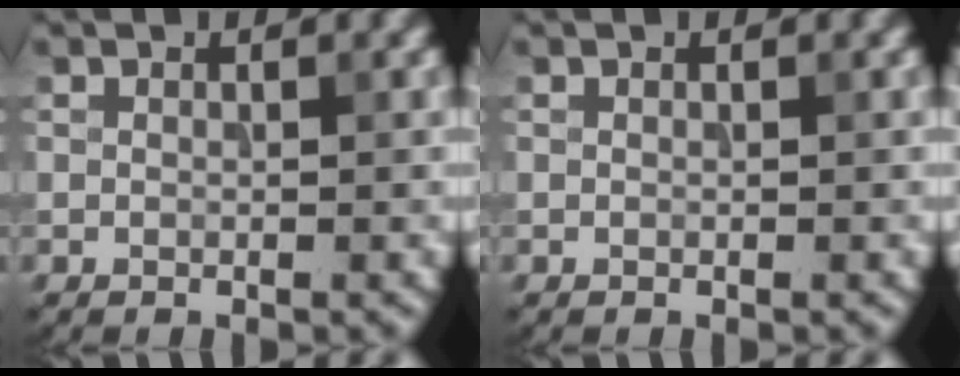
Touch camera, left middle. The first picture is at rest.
{"total": 0.0}